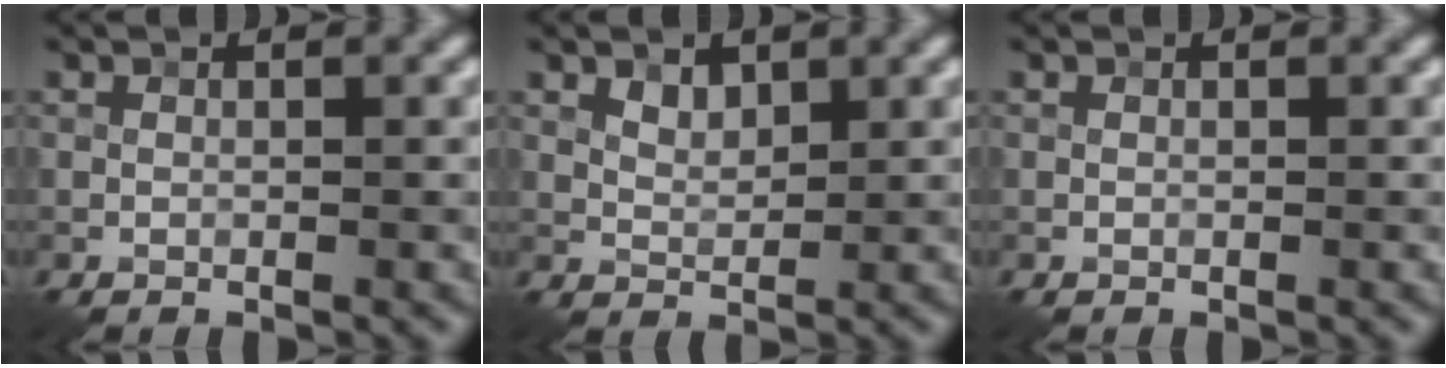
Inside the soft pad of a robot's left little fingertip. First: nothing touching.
{"total": 1.6, "force": [1.0, 0.9, 0.9], "torque": [-0.016, -0.001, 0.023]}
{"total": 0.0}